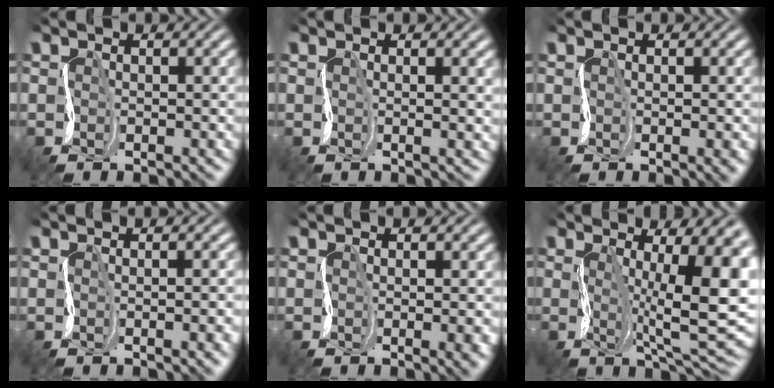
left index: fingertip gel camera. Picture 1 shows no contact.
{"total": 2.2, "force": [0.7, 1.0, 1.8], "torque": [-0.006, 0.009, 0.008]}
{"total": 2.3, "force": [0.0, 0.8, 2.1], "torque": [-0.017, 0.002, 0.004]}
{"total": 4.8, "force": [-0.2, 2.3, 4.2], "torque": [-0.019, 0.013, 0.001]}
{"total": 3.6, "force": [-0.1, 1.5, 3.3], "torque": [-0.019, 0.001, 0.001]}
{"total": 11.8, "force": [1.4, 3.3, 11.2], "torque": [-0.167, -0.001, 0.029]}